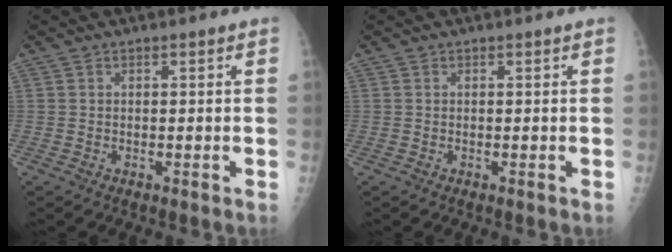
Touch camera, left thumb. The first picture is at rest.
{"total": 0.0}